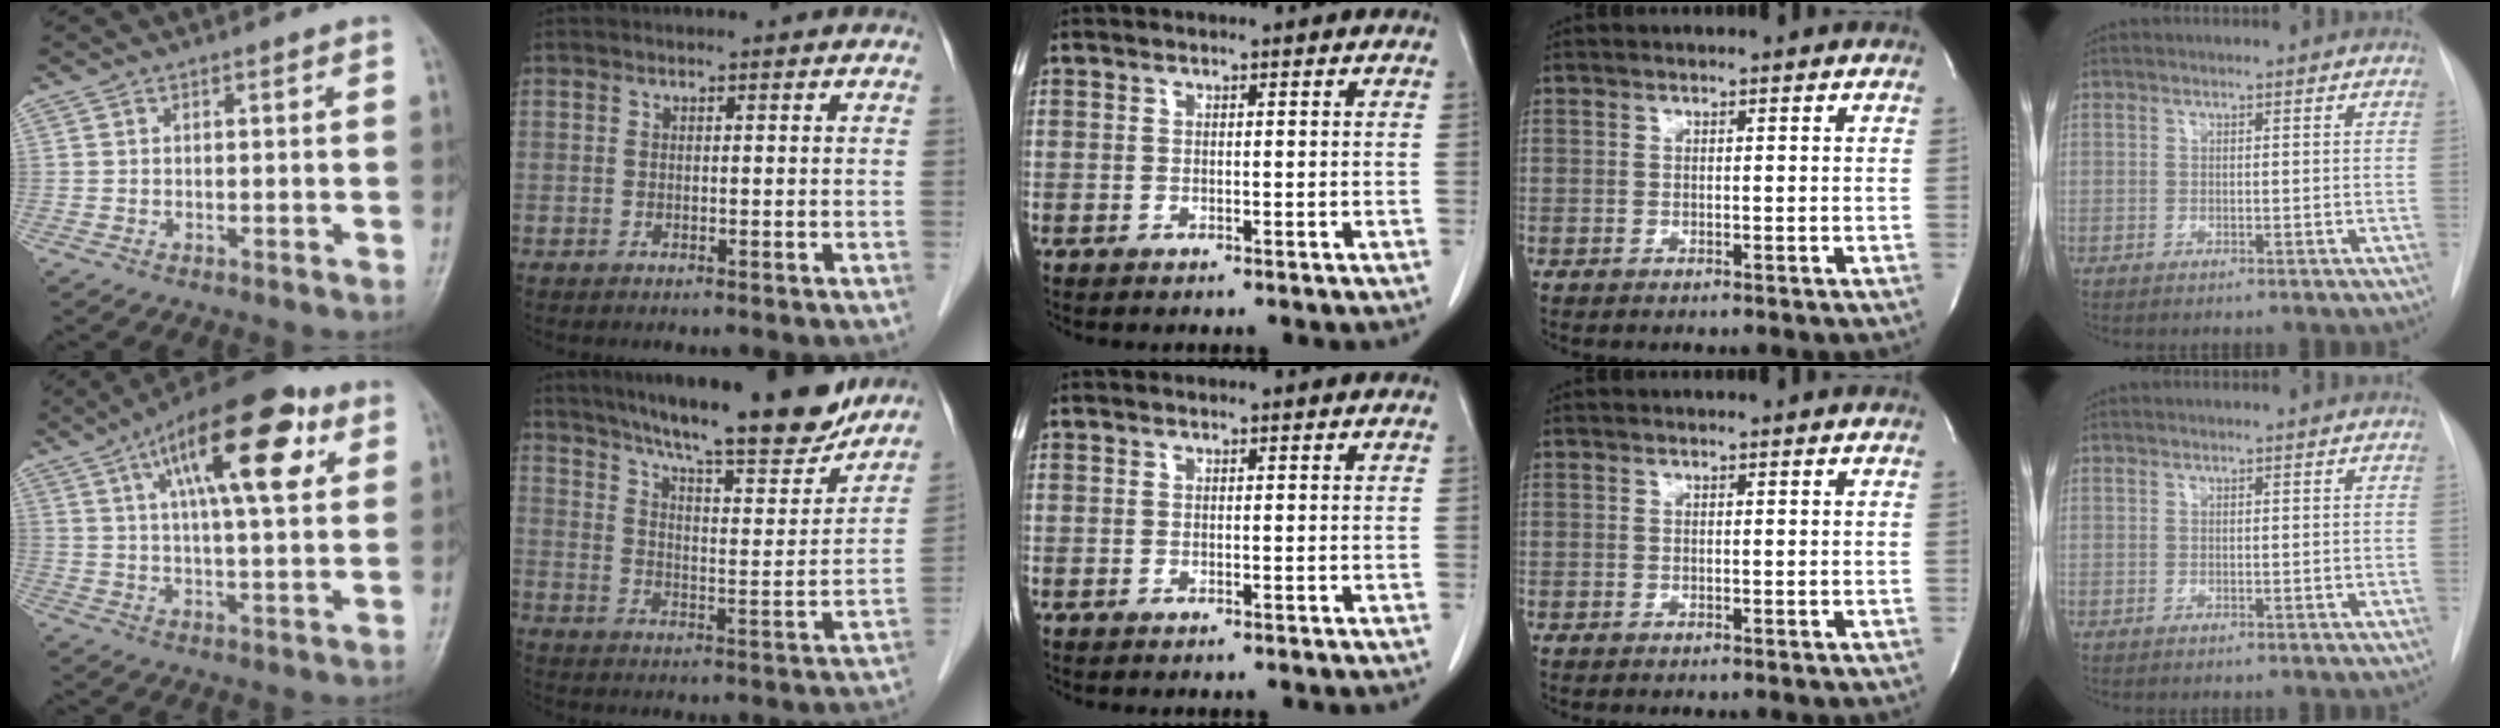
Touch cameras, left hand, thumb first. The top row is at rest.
{"thumb": {"total": 19.9, "force": [8.1, 6.9, 16.8], "torque": [-0.240, -0.005, 0.121]}, "index": {"total": 19.0, "force": [16.4, 2.3, 9.4], "torque": [-0.148, -0.012, 0.234]}}